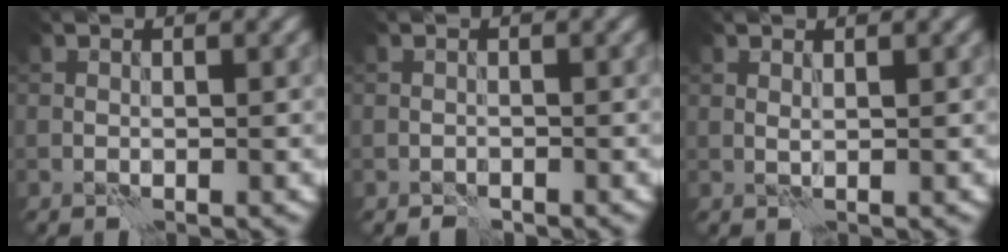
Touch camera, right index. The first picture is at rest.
{"total": 0.9, "force": [-0.8, 0.4, 0.2], "torque": [-0.001, 0.000, -0.016]}
{"total": 0.6, "force": [0.5, 0.0, 0.3], "torque": [-0.006, 0.003, 0.009]}